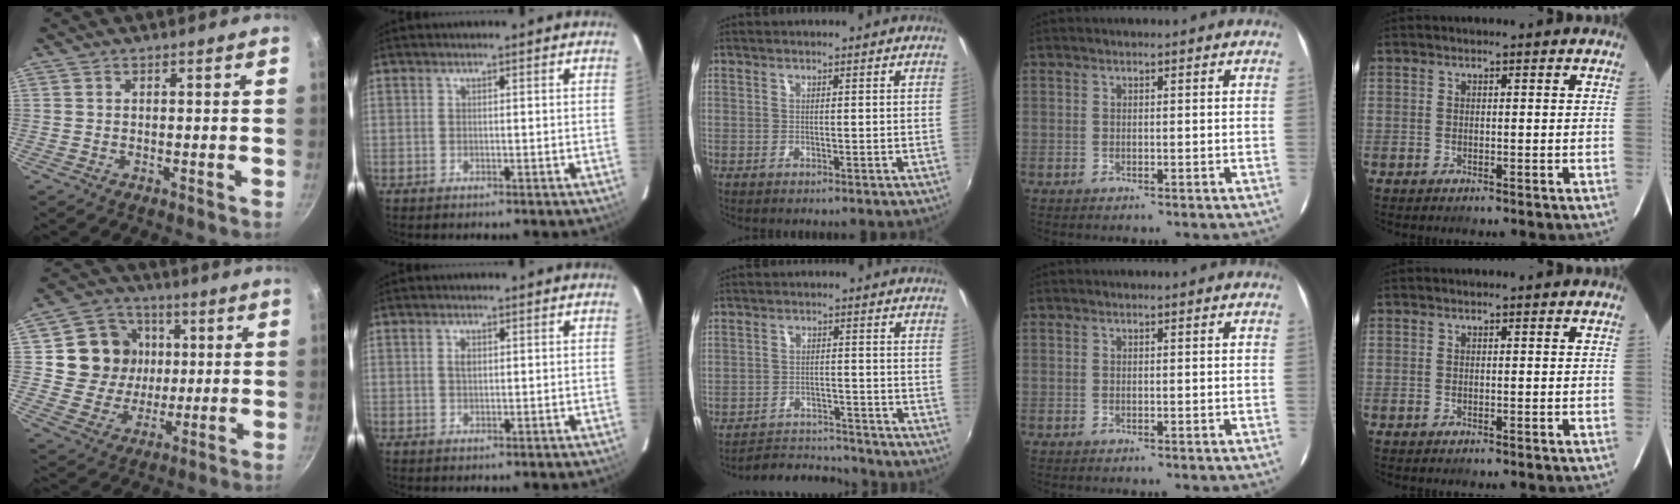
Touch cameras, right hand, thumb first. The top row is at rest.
{"thumb": {"total": 14.5, "force": [2.8, 13.2, 5.3], "torque": [-0.066, 0.004, 0.050]}, "index": {"total": 1.5, "force": [0.4, 1.0, 1.1], "torque": [-0.020, 0.005, 0.006]}, "middle": {"total": 7.4, "force": [-7.1, 2.0, 0.0], "torque": [-0.016, 0.021, -0.106]}}